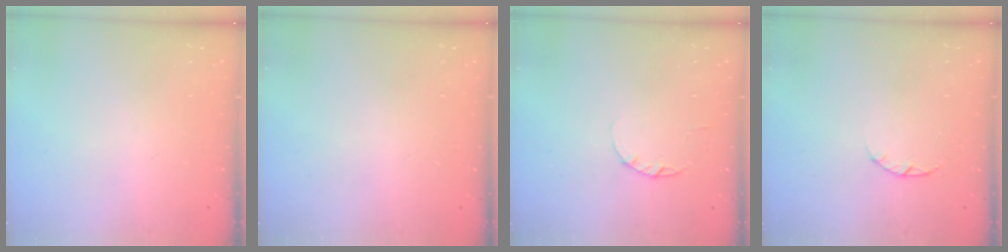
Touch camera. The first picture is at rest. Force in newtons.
{"total": 2.6, "press": 2.6, "slide": 0.2}
{"total": 2.2, "press": 2.2, "slide": 0.4}
{"total": 1.4, "press": 1.3, "slide": 0.3}